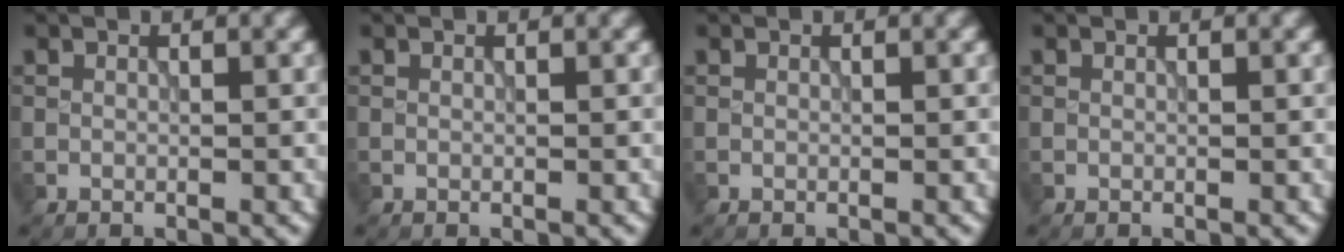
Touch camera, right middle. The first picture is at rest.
{"total": 0.0}
{"total": 0.0}
{"total": 0.0}